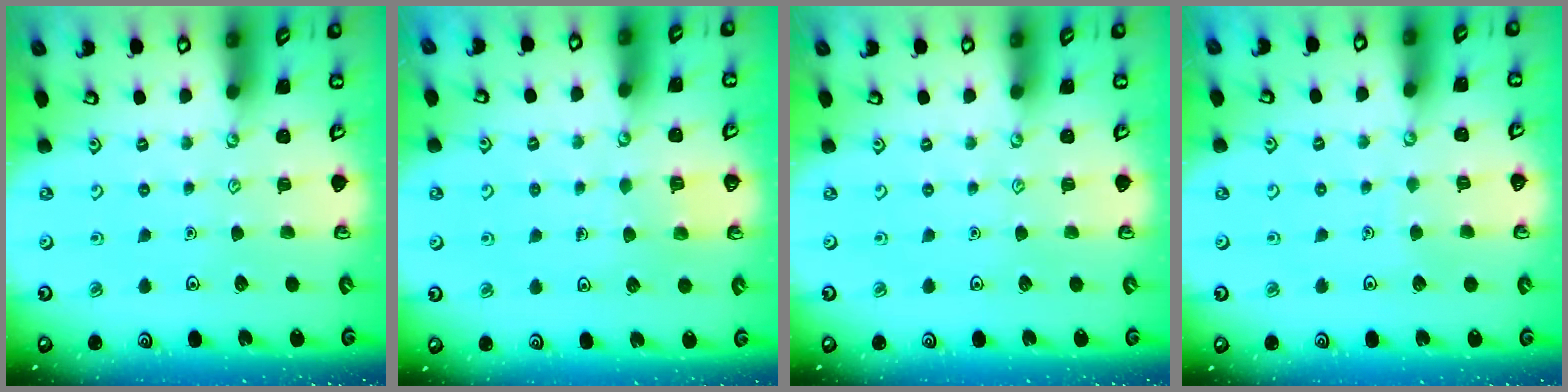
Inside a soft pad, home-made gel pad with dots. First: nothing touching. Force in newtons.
{"total": 2.2, "press": 2.2, "slide": 0.0}
{"total": 0.0}
{"total": 2.8, "press": 2.8, "slide": 0.1}